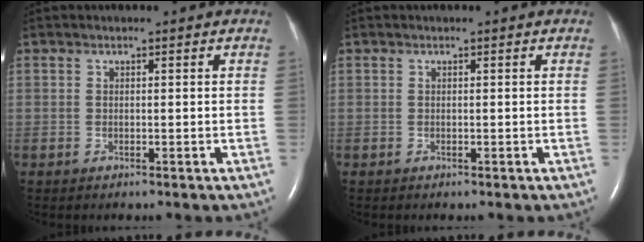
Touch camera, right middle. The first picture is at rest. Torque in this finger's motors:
{"motor_torque": [0.04, -0.01, 0.00, 0.00]}